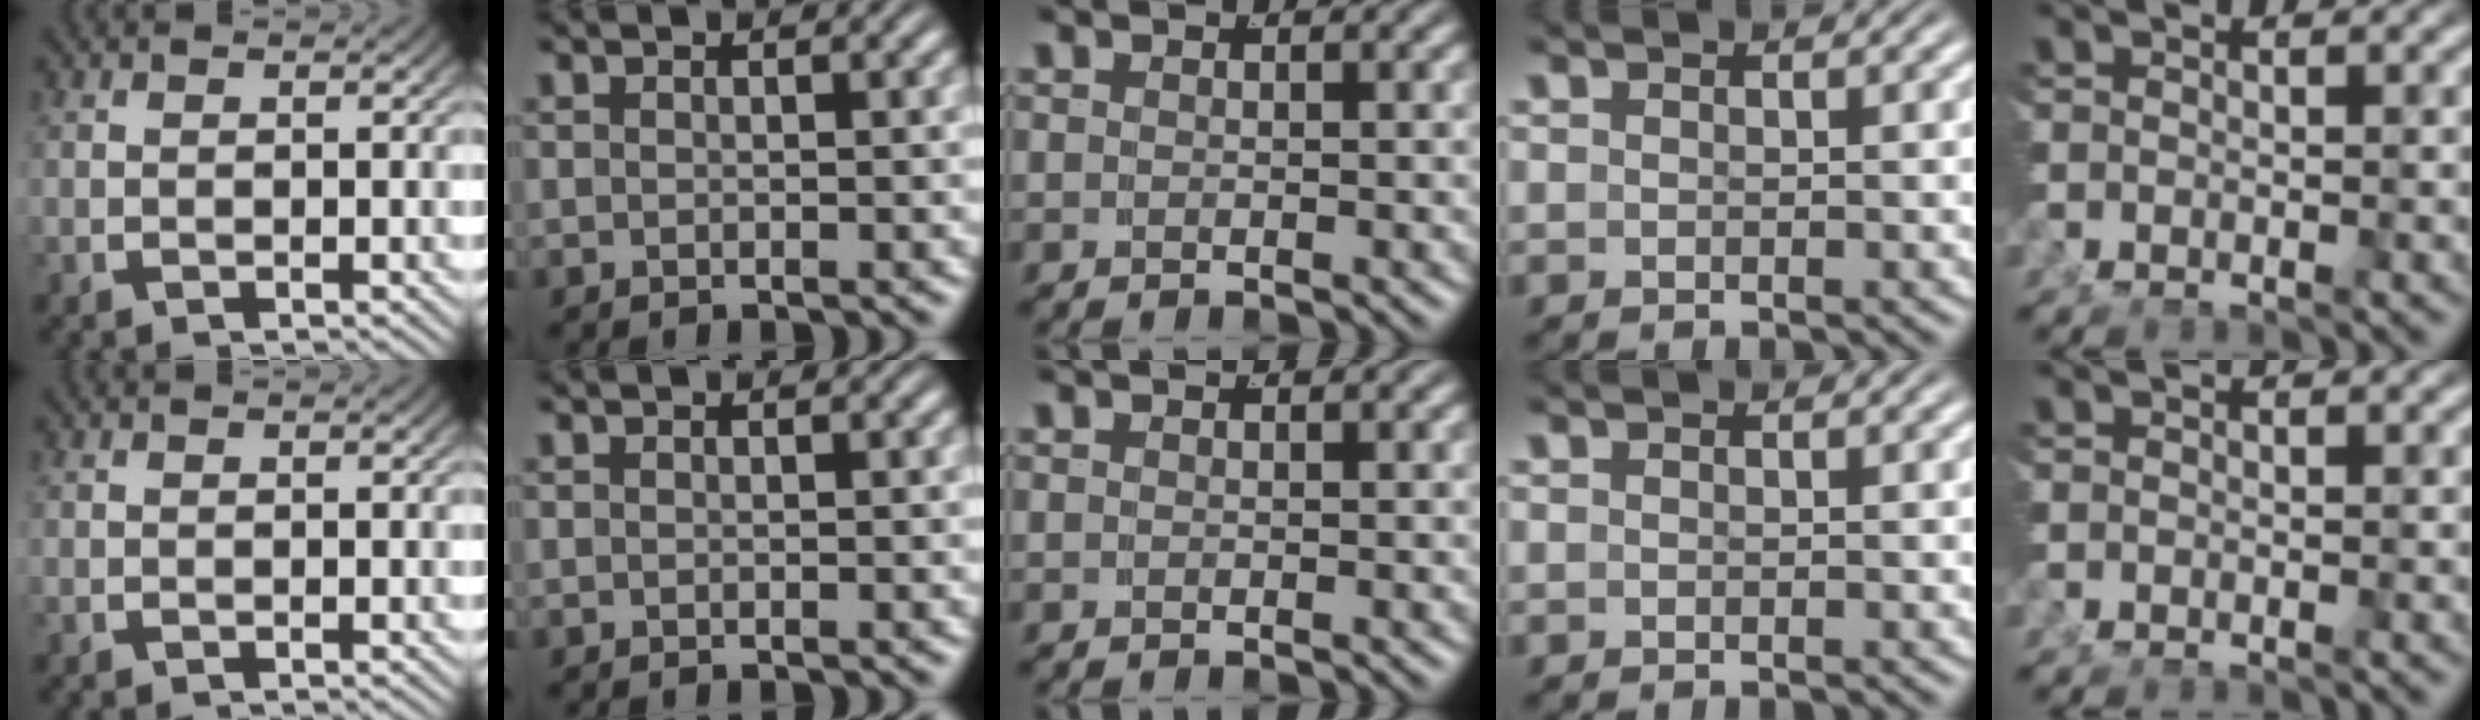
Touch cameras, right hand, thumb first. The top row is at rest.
{}